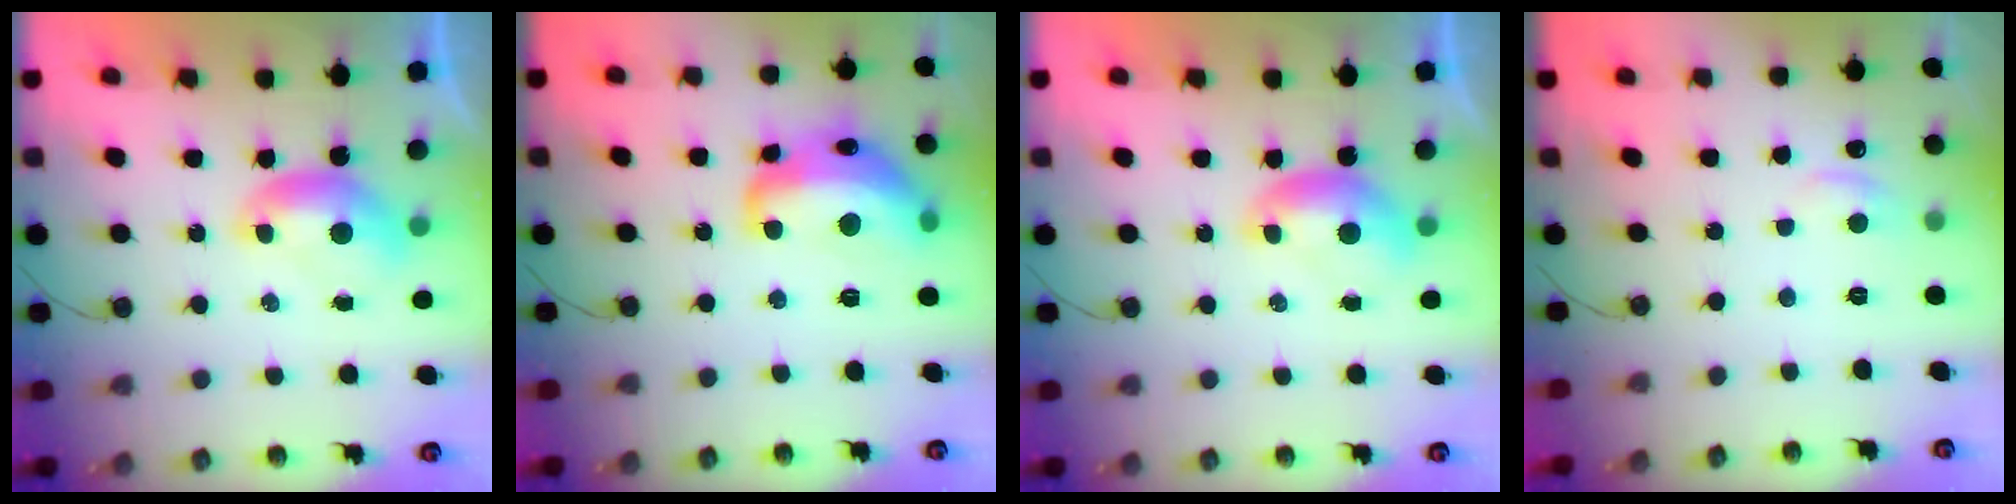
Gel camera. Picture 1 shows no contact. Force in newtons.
{"total": 11.0, "press": 10.9, "slide": 0.9}
{"total": 0.0}
{"total": 1.4, "press": 1.0, "slide": 0.9}